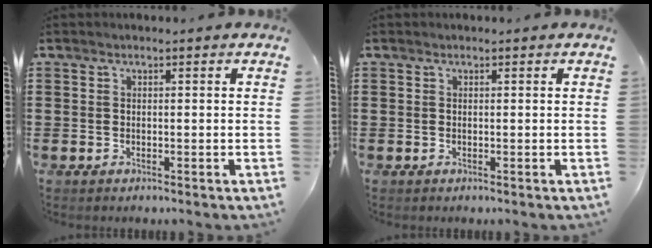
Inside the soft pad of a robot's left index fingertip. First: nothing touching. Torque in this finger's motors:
{"motor_torque": [-0.14, 0.09, 0.00, -0.01]}